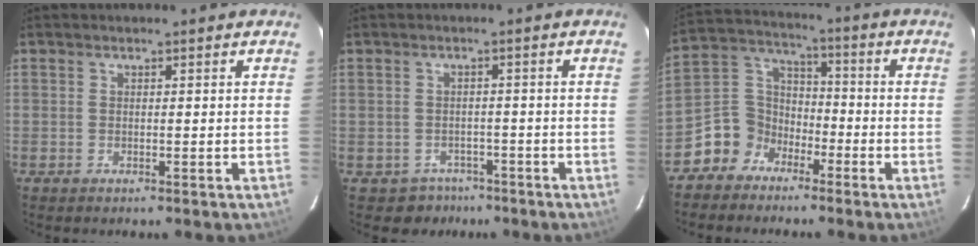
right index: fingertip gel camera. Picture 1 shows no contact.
{"total": 4.5, "force": [-2.7, 3.5, -0.4], "torque": [0.000, 0.027, -0.035]}
{"total": 10.2, "force": [-6.3, 7.8, 1.9], "torque": [-0.059, 0.049, -0.128]}